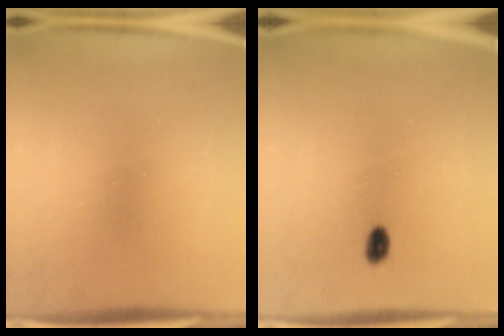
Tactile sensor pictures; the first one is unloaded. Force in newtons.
{"total": 1.9}